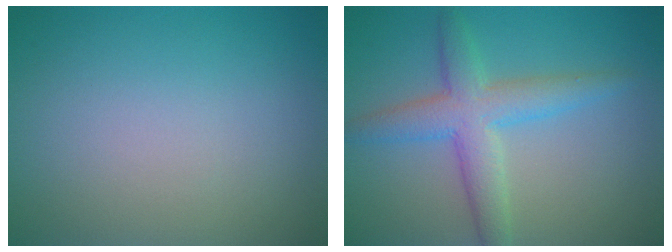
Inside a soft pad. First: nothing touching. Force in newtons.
{"total": 4.7, "press": 4.7, "slide": 0.1}